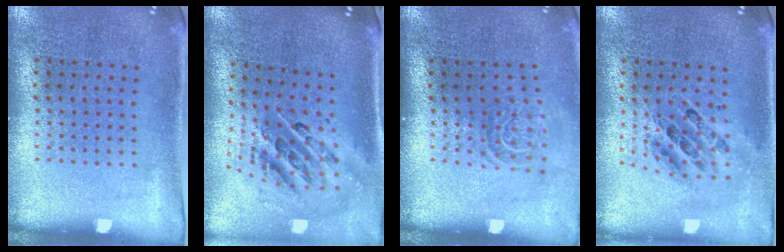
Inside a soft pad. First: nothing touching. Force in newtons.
{"total": 1.9, "press": 1.5, "slide": 1.2}
{"total": 1.6, "press": 1.1, "slide": 1.1}
{"total": 0.7, "press": 0.7, "slide": 0.0}